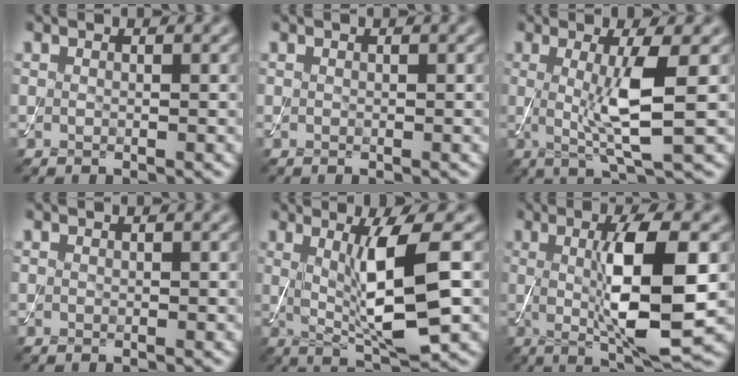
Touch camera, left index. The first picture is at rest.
{"total": 0.0}
{"total": 5.5, "force": [0.3, 0.9, 5.5], "torque": [-0.100, -0.009, 0.006]}
{"total": 0.0}
{"total": 7.4, "force": [0.6, 1.3, 7.2], "torque": [-0.123, -0.008, 0.020]}
{"total": 9.0, "force": [0.2, 2.0, 8.8], "torque": [-0.136, -0.012, 0.010]}